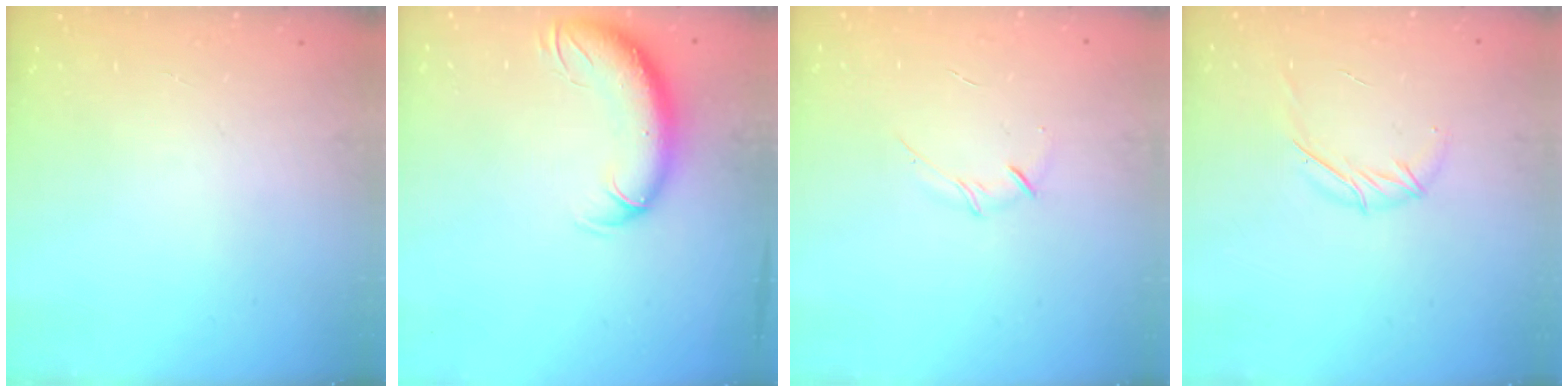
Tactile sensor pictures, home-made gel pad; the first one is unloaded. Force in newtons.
{"total": 11.0, "press": 10.6, "slide": 3.0}
{"total": 3.5, "press": 3.4, "slide": 0.9}
{"total": 5.7, "press": 5.5, "slide": 1.4}